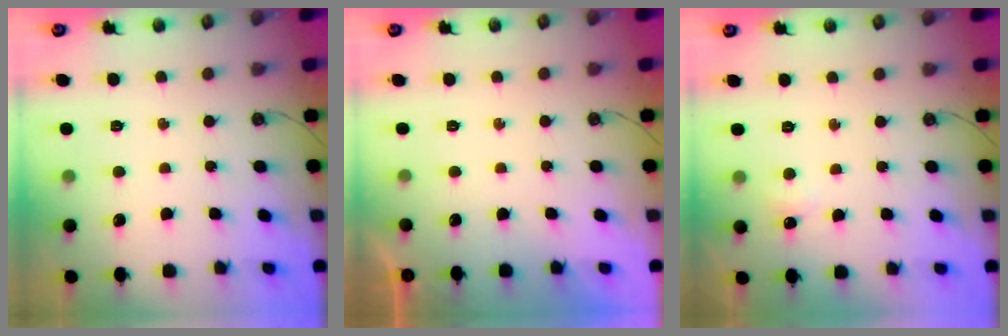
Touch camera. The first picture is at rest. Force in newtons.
{"total": 0.0}
{"total": 3.9, "press": 3.9, "slide": 0.6}